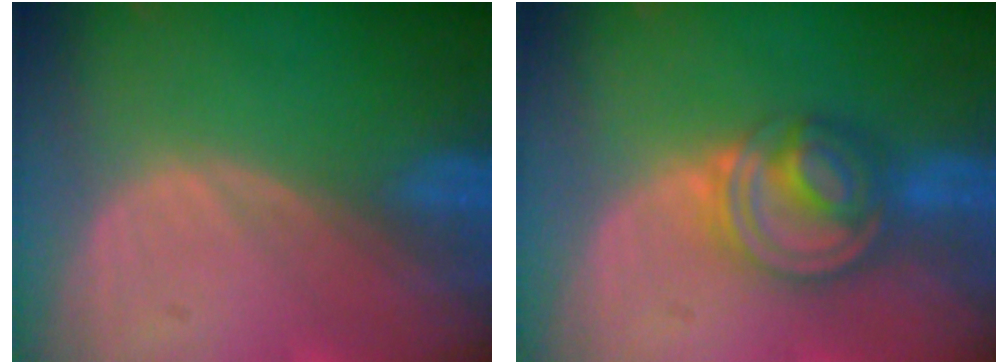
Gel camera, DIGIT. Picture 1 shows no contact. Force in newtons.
{"total": 7.6, "press": 6.6, "slide": 3.8}